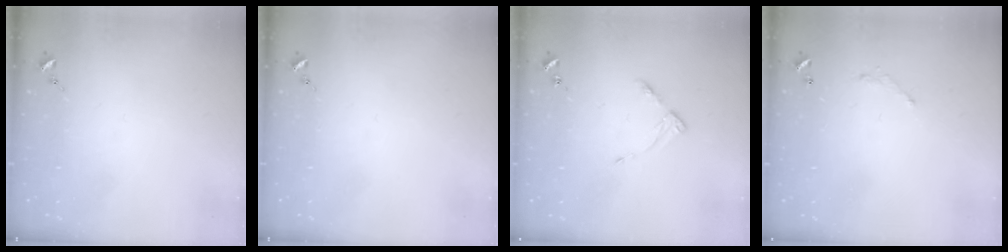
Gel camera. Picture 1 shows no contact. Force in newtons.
{"total": 0.0}
{"total": 3.6, "press": 3.6, "slide": 0.4}
{"total": 5.6, "press": 5.6, "slide": 0.2}